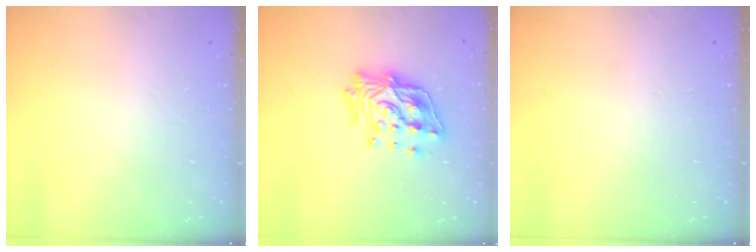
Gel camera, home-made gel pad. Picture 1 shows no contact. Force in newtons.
{"total": 18.3, "press": 18.1, "slide": 2.4}
{"total": 0.0}